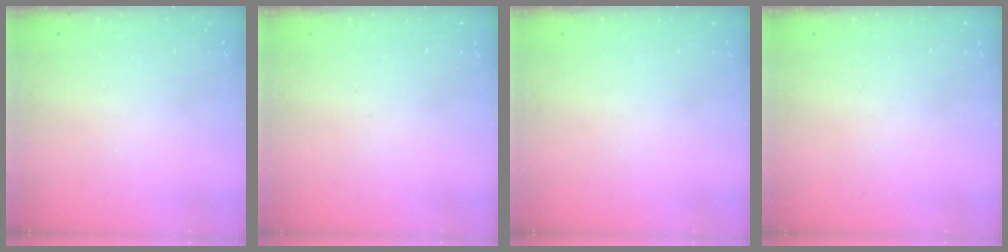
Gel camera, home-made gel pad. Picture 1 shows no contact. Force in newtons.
{"total": 0.0}
{"total": 0.0}
{"total": 0.0}